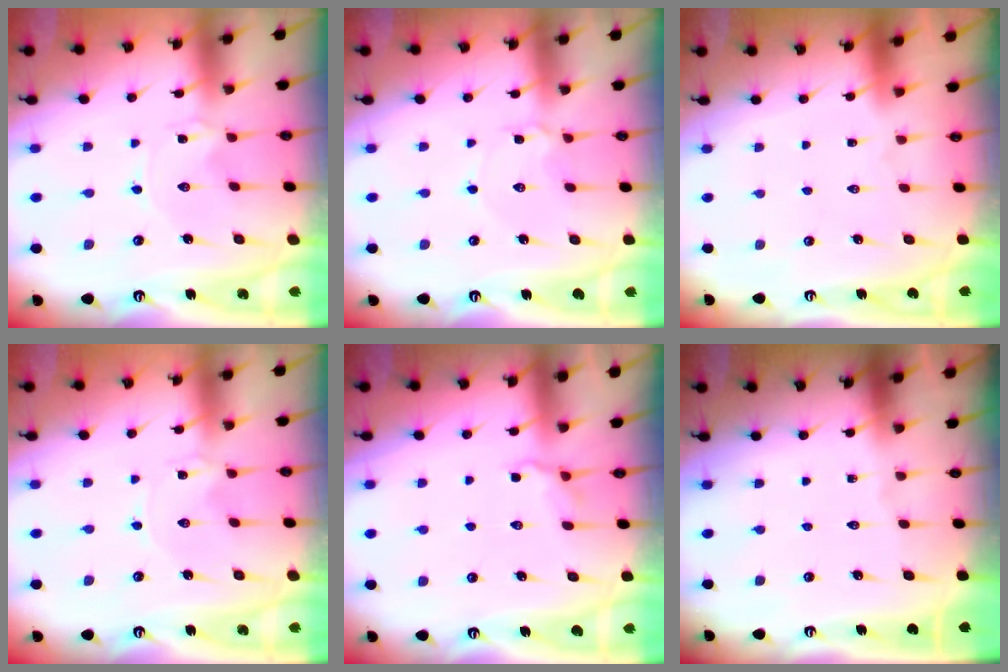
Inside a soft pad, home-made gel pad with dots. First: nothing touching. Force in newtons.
{"total": 2.8, "press": 2.8, "slide": 0.3}
{"total": 1.6, "press": 1.6, "slide": 0.1}
{"total": 0.0}
{"total": 3.8, "press": 3.2, "slide": 2.0}
{"total": 0.0}